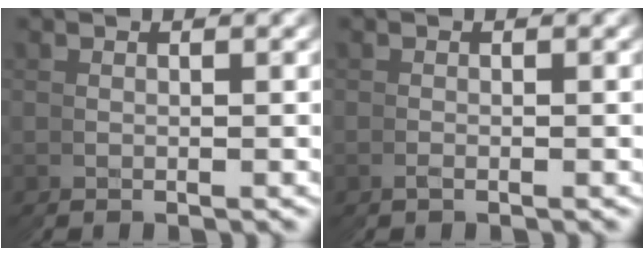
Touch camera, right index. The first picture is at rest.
{"total": 0.6, "force": [-0.4, -0.2, -0.4], "torque": [0.005, 0.004, -0.010]}